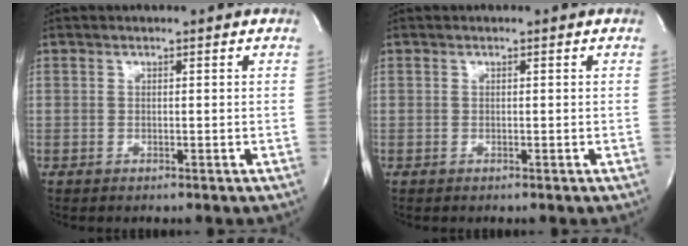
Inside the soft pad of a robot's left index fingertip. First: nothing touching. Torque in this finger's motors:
{"motor_torque": [0.00, 0.00, 0.00, 0.00]}